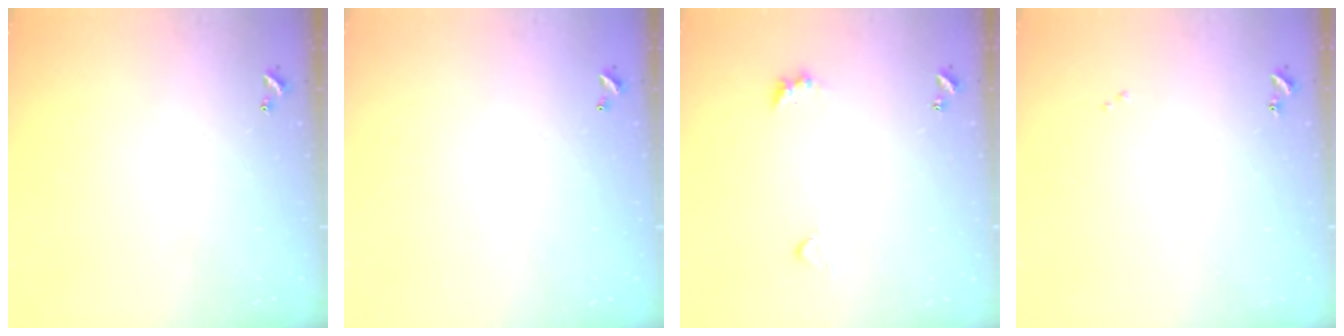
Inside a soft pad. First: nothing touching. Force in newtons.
{"total": 2.8, "press": 2.8, "slide": 0.1}
{"total": 4.5, "press": 4.4, "slide": 0.8}
{"total": 0.0}